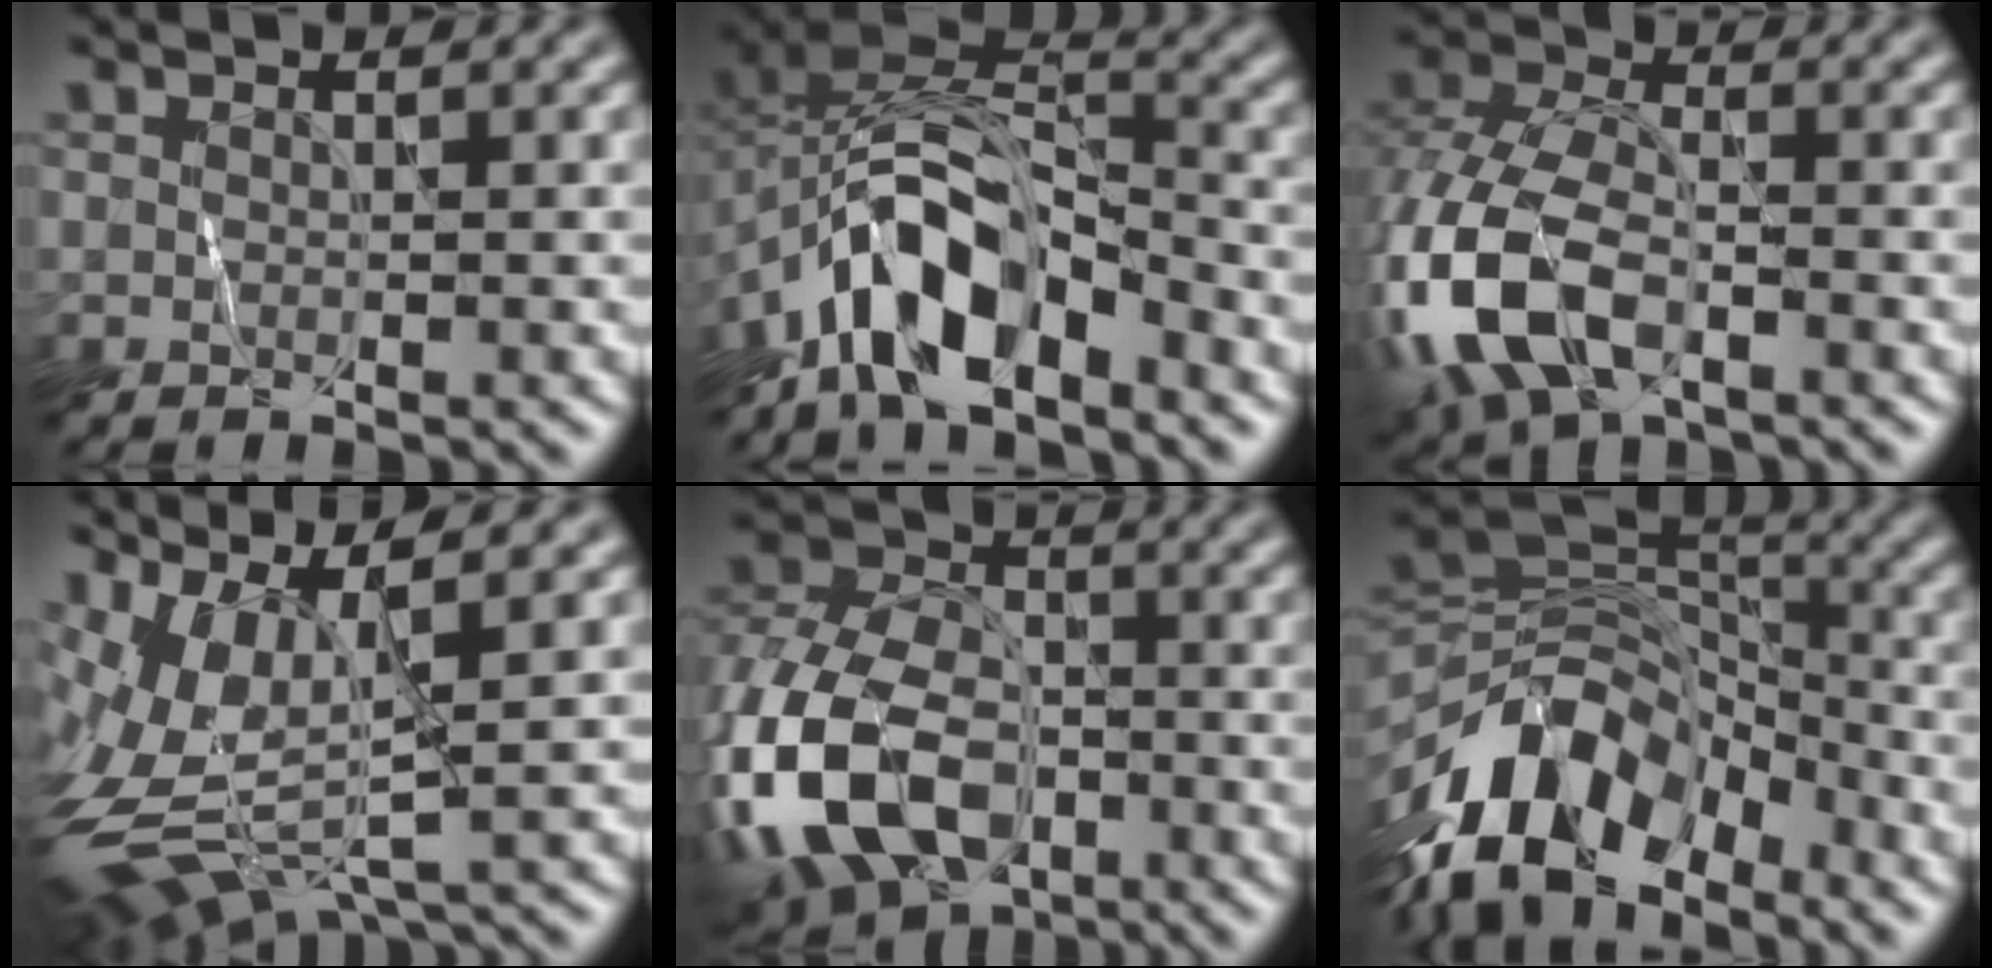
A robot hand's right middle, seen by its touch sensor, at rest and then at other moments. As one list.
[{"total": 9.1, "force": [-4.8, 4.1, 6.5], "torque": [-0.112, 0.015, -0.094]}, {"total": 11.0, "force": [-4.0, 6.4, 8.0], "torque": [-0.196, -0.008, -0.085]}, {"total": 8.6, "force": [0.2, 3.7, 7.8], "torque": [-0.181, -0.012, 0.011]}, {"total": 14.9, "force": [-6.1, 9.5, 9.8], "torque": [-0.215, -0.014, -0.124]}, {"total": 11.7, "force": [-6.7, 6.3, 7.2], "torque": [-0.128, 0.009, -0.134]}]